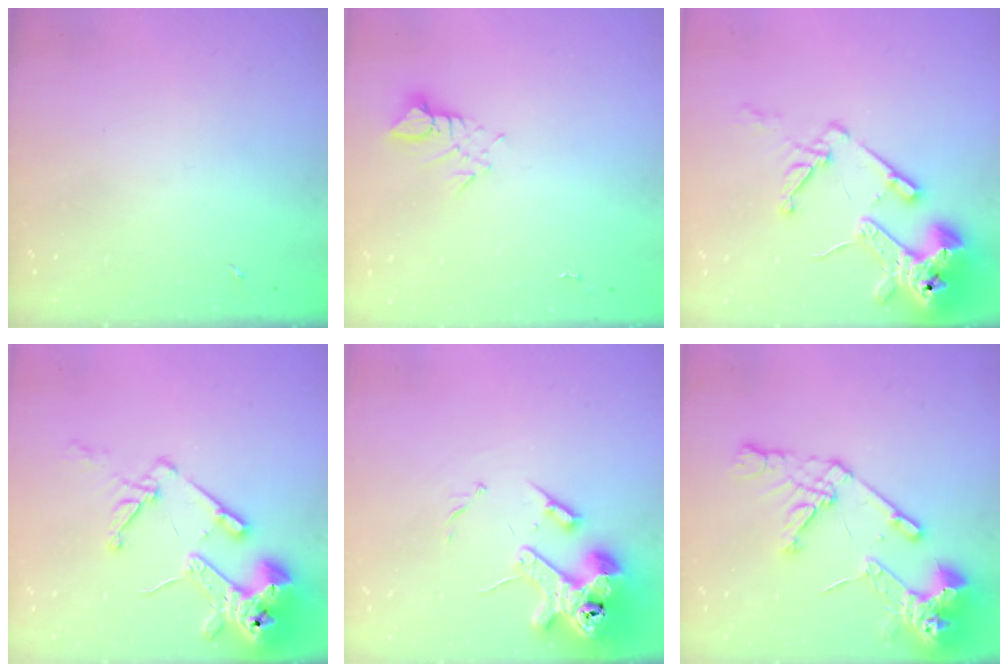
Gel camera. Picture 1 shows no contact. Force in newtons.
{"total": 3.5, "press": 3.5, "slide": 0.3}
{"total": 17.2, "press": 17.1, "slide": 2.1}
{"total": 17.2, "press": 17.1, "slide": 2.1}
{"total": 14.4, "press": 14.2, "slide": 2.1}
{"total": 17.1, "press": 17.0, "slide": 2.1}